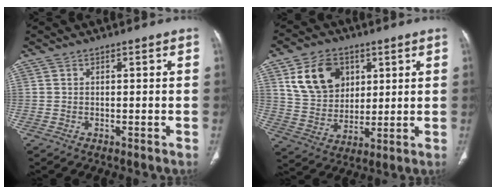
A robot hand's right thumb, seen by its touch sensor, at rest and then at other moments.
{"total": 13.4, "force": [5.2, 9.9, 7.3], "torque": [-0.098, -0.012, 0.104]}